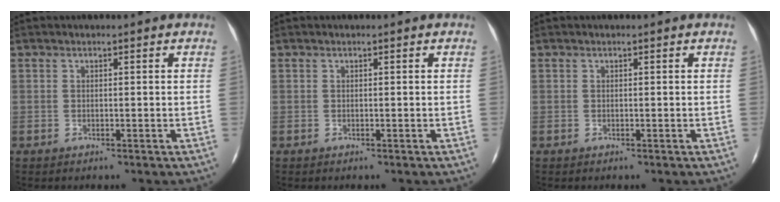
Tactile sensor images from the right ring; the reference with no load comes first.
{"total": 0.0}
{"total": 0.0}